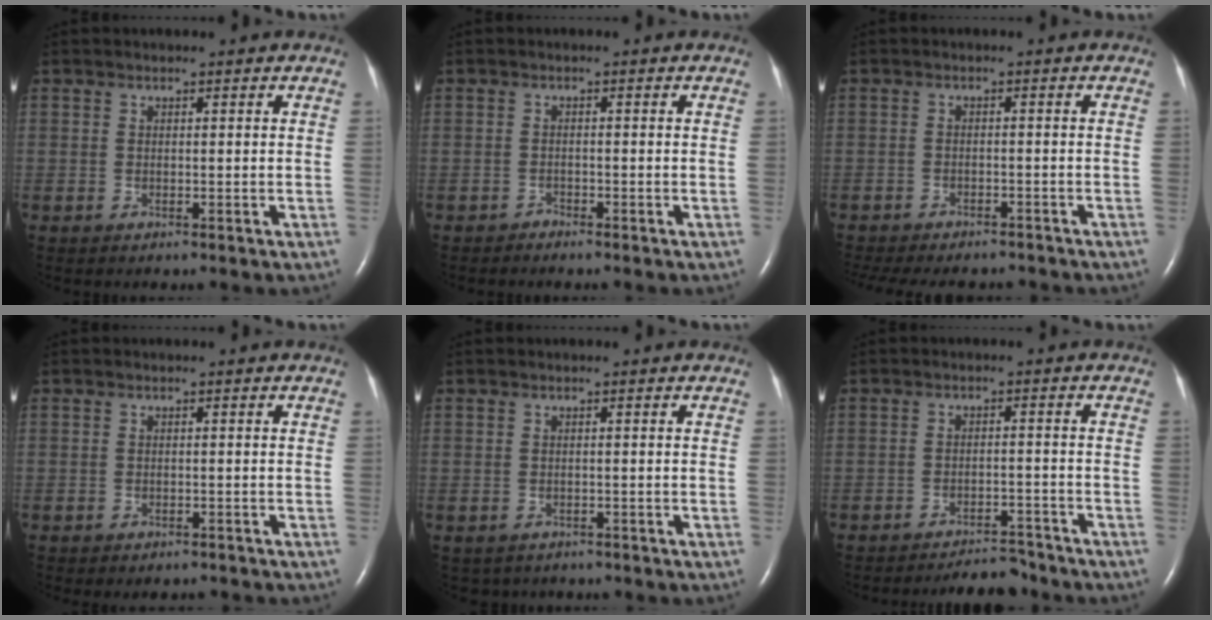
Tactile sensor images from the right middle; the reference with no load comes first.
{"total": 0.8, "force": [-0.7, 0.1, -0.1], "torque": [-0.001, -0.002, -0.014]}
{"total": 14.1, "force": [-12.4, 4.4, 5.2], "torque": [-0.123, -0.011, -0.160]}
{"total": 2.5, "force": [-2.3, 1.0, 0.6], "torque": [-0.008, -0.002, -0.026]}
{"total": 2.9, "force": [-2.2, 1.8, 0.4], "torque": [-0.008, 0.003, -0.025]}
{"total": 5.3, "force": [-5.2, 0.8, 0.5], "torque": [-0.005, 0.000, -0.083]}